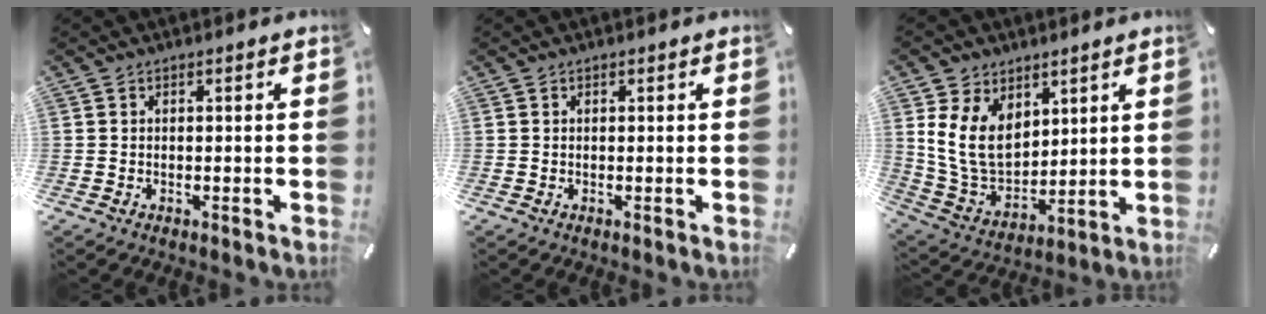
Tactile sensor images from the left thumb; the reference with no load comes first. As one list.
[{"total": 0.0}, {"total": 13.3, "force": [4.5, 10.4, 7.0], "torque": [-0.170, -0.029, 0.086]}]